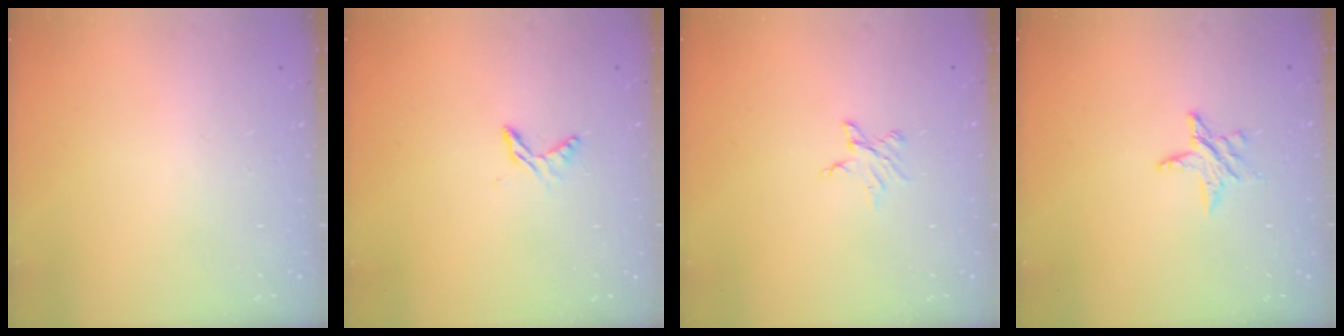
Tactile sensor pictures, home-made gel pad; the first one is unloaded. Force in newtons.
{"total": 5.9, "press": 5.9, "slide": 0.6}
{"total": 3.5, "press": 3.5, "slide": 0.4}
{"total": 5.4, "press": 5.4, "slide": 0.5}